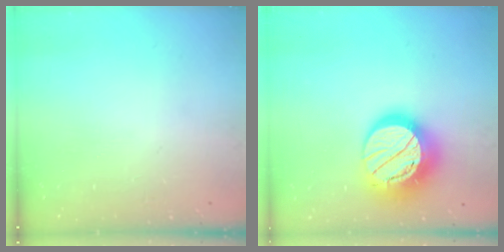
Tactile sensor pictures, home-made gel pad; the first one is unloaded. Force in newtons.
{"total": 22.0, "press": 22.0, "slide": 1.7}